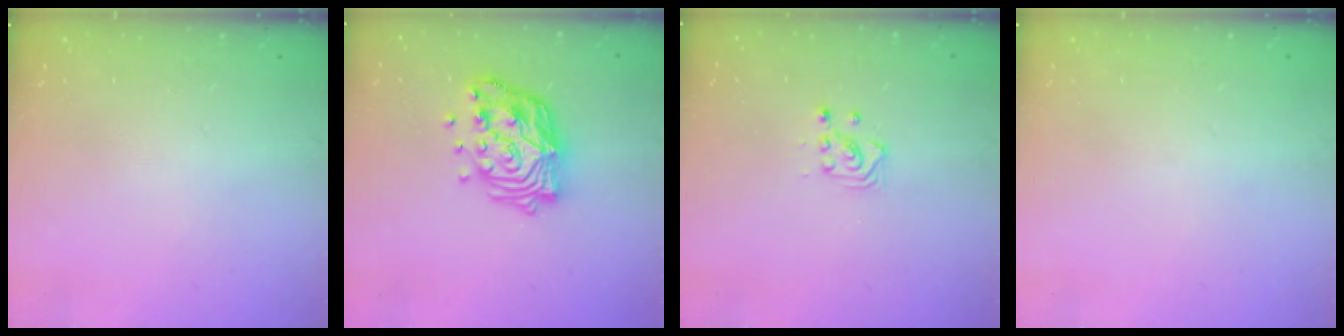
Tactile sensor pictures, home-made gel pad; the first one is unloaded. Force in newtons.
{"total": 16.1, "press": 16.0, "slide": 1.3}
{"total": 3.0, "press": 3.0, "slide": 0.5}
{"total": 0.0}